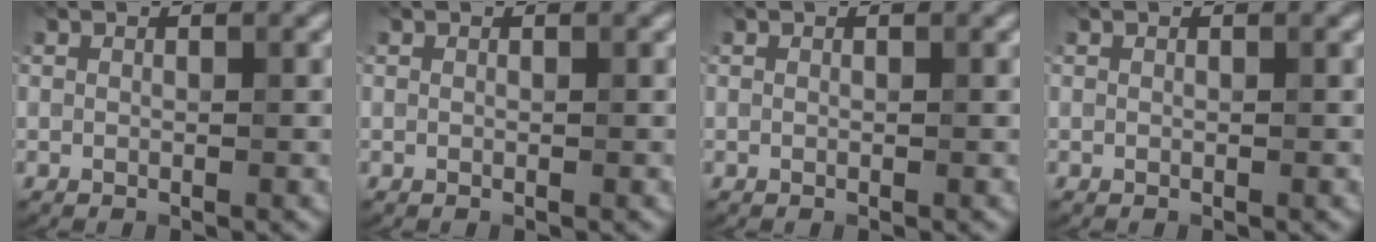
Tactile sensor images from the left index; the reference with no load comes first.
{"total": 0.0}
{"total": 0.0}
{"total": 0.0}